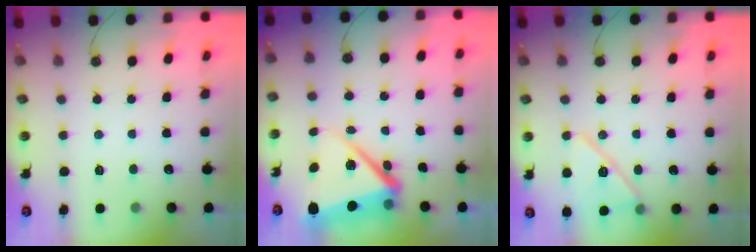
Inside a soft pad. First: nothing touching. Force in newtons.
{"total": 11.7, "press": 11.6, "slide": 1.0}
{"total": 13.8, "press": 13.2, "slide": 4.0}